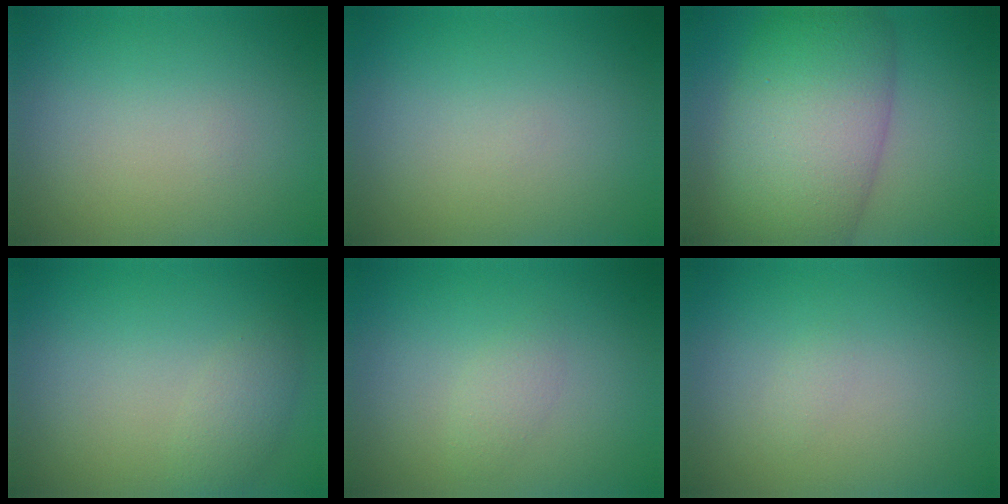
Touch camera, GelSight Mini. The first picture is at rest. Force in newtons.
{"total": 0.0}
{"total": 11.3, "press": 11.3, "slide": 0.5}
{"total": 1.8, "press": 1.8, "slide": 0.1}
{"total": 1.2, "press": 1.2, "slide": 0.1}
{"total": 0.6, "press": 0.6, "slide": 0.0}